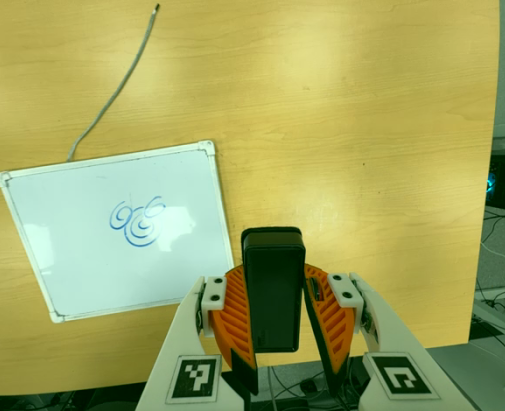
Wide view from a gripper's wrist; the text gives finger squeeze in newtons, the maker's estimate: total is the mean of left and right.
{"total": 8.2, "left": 6.7, "right": 9.8}